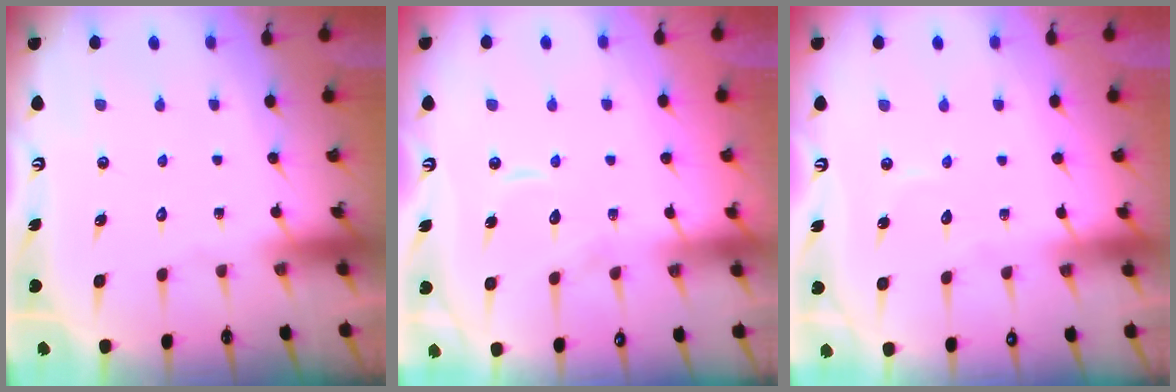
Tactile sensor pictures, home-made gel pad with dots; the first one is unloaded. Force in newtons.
{"total": 7.1, "press": 7.1, "slide": 0.7}
{"total": 3.7, "press": 3.7, "slide": 0.1}